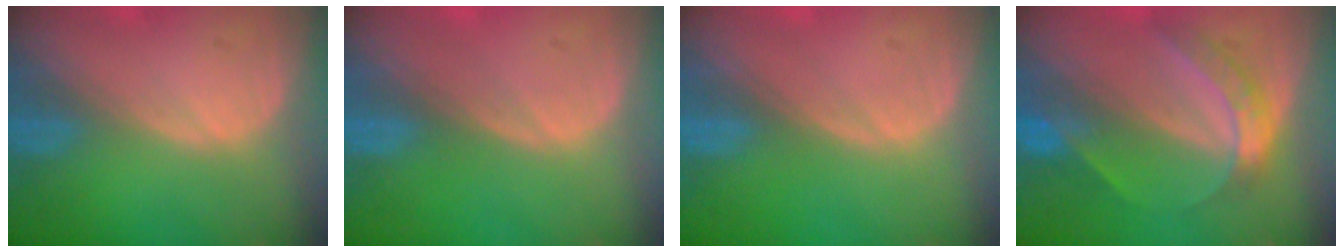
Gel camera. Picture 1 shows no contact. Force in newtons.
{"total": 0.0}
{"total": 0.0}
{"total": 6.2, "press": 5.3, "slide": 3.2}